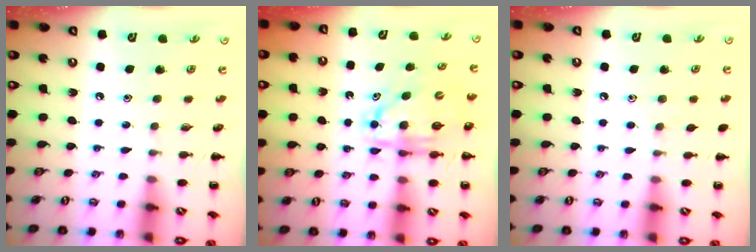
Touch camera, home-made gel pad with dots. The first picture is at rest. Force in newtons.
{"total": 6.3, "press": 6.2, "slide": 0.9}
{"total": 2.9, "press": 2.7, "slide": 1.2}